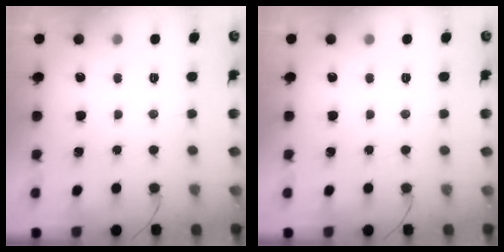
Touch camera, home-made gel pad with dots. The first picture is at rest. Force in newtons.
{"total": 0.0}